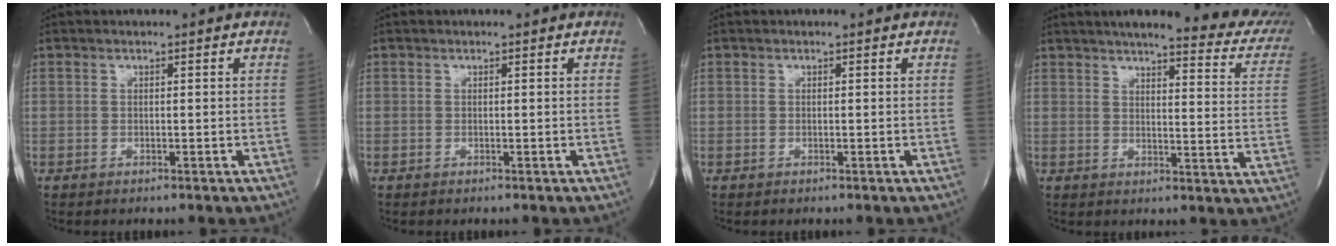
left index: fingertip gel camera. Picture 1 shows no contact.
{"total": 0.0}
{"total": 0.0}
{"total": 21.2, "force": [18.0, 3.3, 10.6], "torque": [-0.130, -0.043, 0.195]}